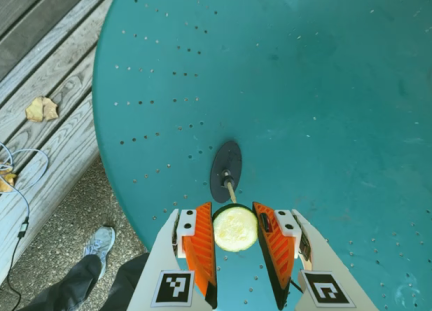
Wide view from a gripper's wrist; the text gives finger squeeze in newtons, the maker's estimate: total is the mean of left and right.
{"total": 11.9, "left": 12.3, "right": 11.6}